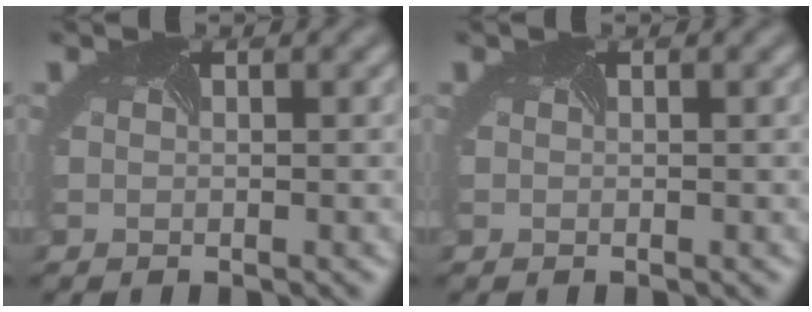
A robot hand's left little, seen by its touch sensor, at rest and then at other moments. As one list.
[{"total": 0.0}]